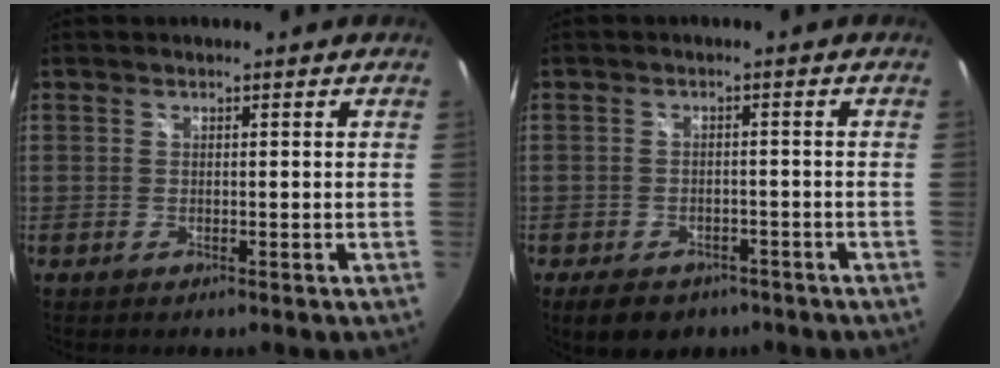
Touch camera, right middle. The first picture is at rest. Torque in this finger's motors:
{"motor_torque": [0.56, -0.54, 0.05, 0.04]}